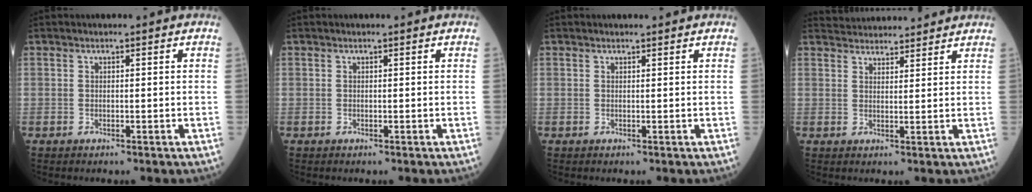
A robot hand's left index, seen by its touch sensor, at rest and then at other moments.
{"total": 0.0}
{"total": 0.8, "force": [0.8, 0.0, 0.1], "torque": [-0.007, 0.002, 0.011]}
{"total": 9.1, "force": [8.8, 1.6, 1.6], "torque": [-0.022, 0.030, 0.121]}